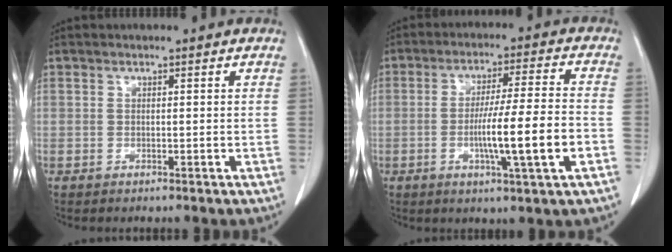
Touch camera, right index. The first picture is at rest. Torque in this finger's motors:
{"motor_torque": [1.61, -0.52, 0.77, 0.11]}